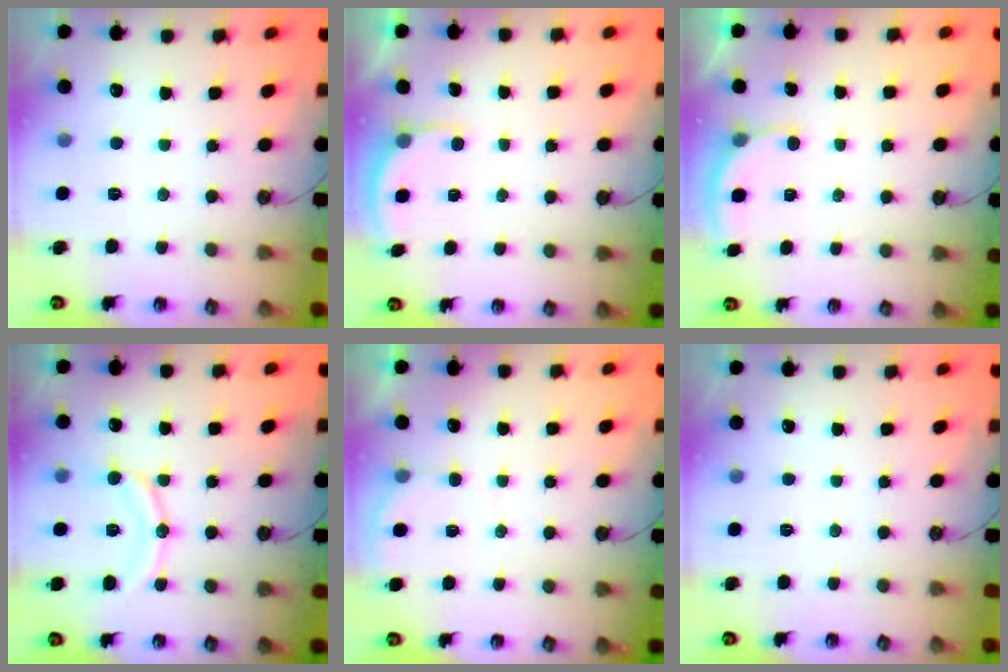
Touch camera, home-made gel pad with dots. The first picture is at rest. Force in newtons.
{"total": 2.7, "press": 2.7, "slide": 0.2}
{"total": 2.9, "press": 2.9, "slide": 0.3}
{"total": 11.2, "press": 11.2, "slide": 0.7}
{"total": 2.2, "press": 2.2, "slide": 0.2}
{"total": 0.0}